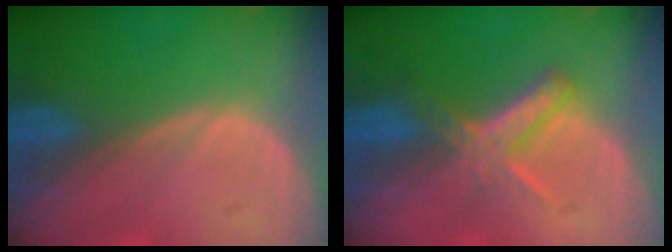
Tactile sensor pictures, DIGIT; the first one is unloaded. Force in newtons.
{"total": 5.8, "press": 5.3, "slide": 2.4}